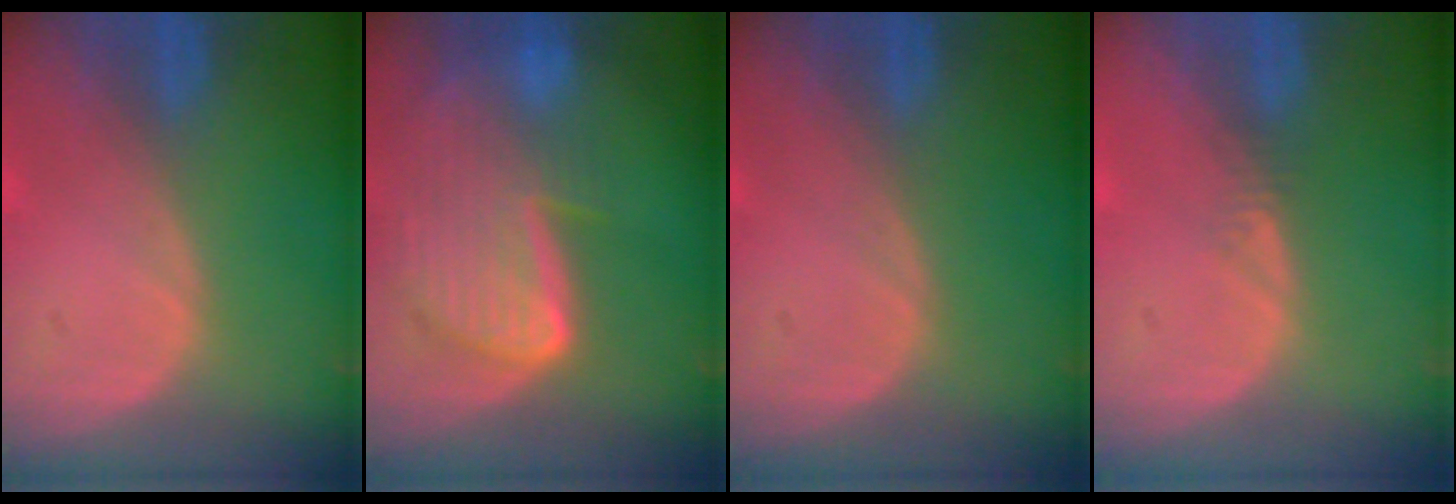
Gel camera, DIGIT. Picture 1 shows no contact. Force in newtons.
{"total": 9.8, "press": 8.3, "slide": 5.3}
{"total": 0.0}
{"total": 0.9, "press": 0.8, "slide": 0.4}